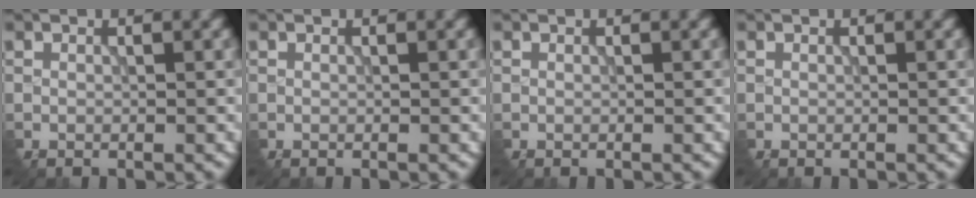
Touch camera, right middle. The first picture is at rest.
{"total": 0.0}
{"total": 0.0}
{"total": 0.0}